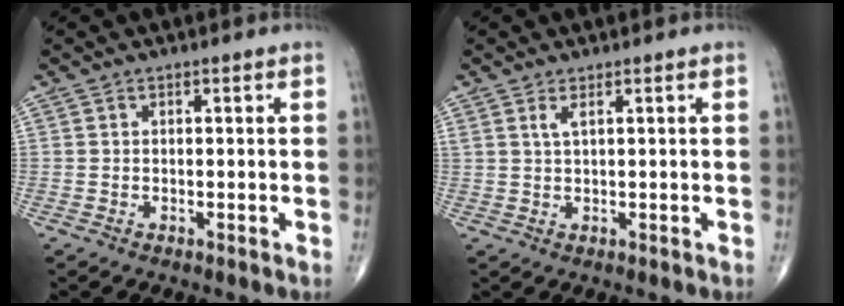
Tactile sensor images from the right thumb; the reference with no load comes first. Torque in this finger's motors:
{"motor_torque": [-0.24, -0.24, 0.17, 0.37, 0.01]}